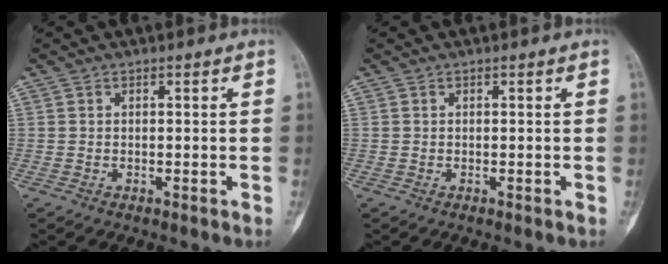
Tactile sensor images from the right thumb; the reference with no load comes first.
{"total": 0.0}